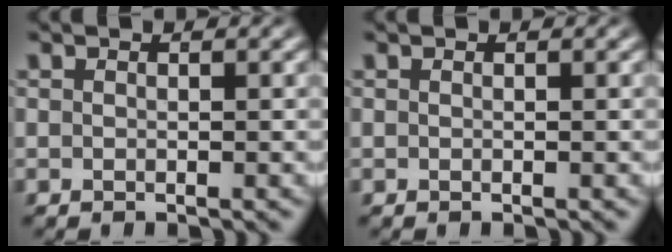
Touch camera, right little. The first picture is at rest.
{"total": 0.0}